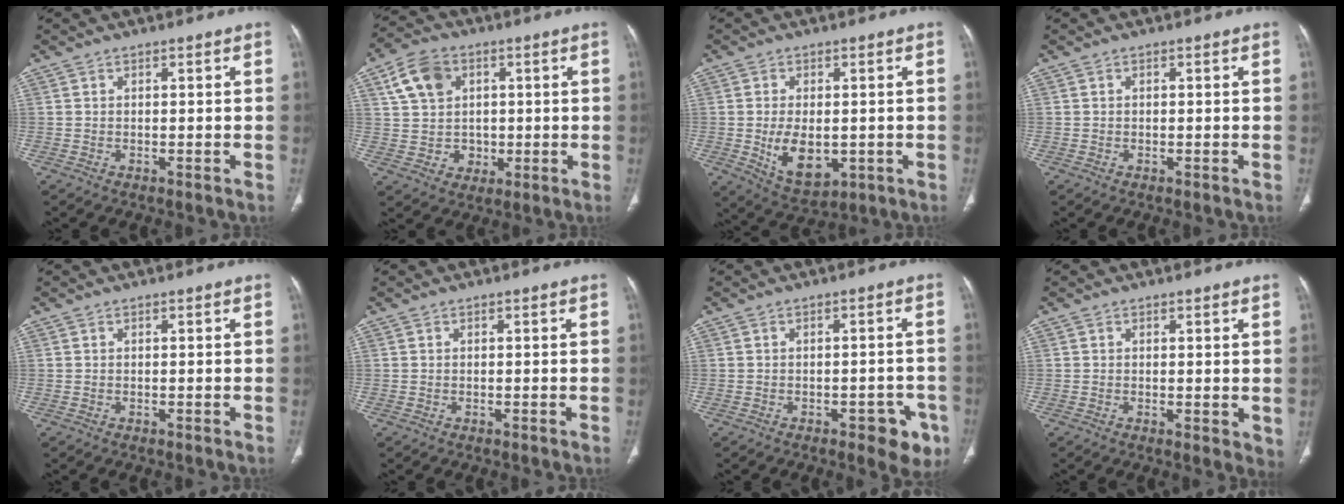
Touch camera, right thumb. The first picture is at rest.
{"total": 10.9, "force": [3.1, 9.1, 5.1], "torque": [-0.066, -0.002, 0.060]}
{"total": 9.0, "force": [-1.4, 5.5, 7.0], "torque": [-0.099, -0.012, -0.004]}
{"total": 0.0}
{"total": 0.0}
{"total": 0.0}
{"total": 6.7, "force": [-3.3, 3.3, 4.9], "torque": [-0.030, 0.013, -0.035]}
{"total": 2.7, "force": [0.3, 1.2, 2.5], "torque": [-0.033, -0.011, 0.005]}